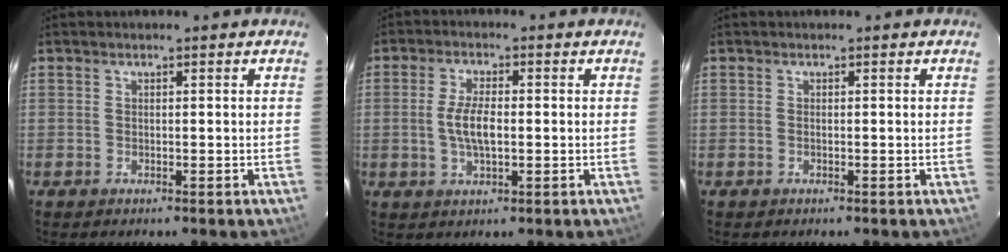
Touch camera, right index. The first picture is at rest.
{"total": 5.5, "force": [-0.4, 2.1, 5.1], "torque": [-0.100, 0.001, -0.006]}
{"total": 0.0}